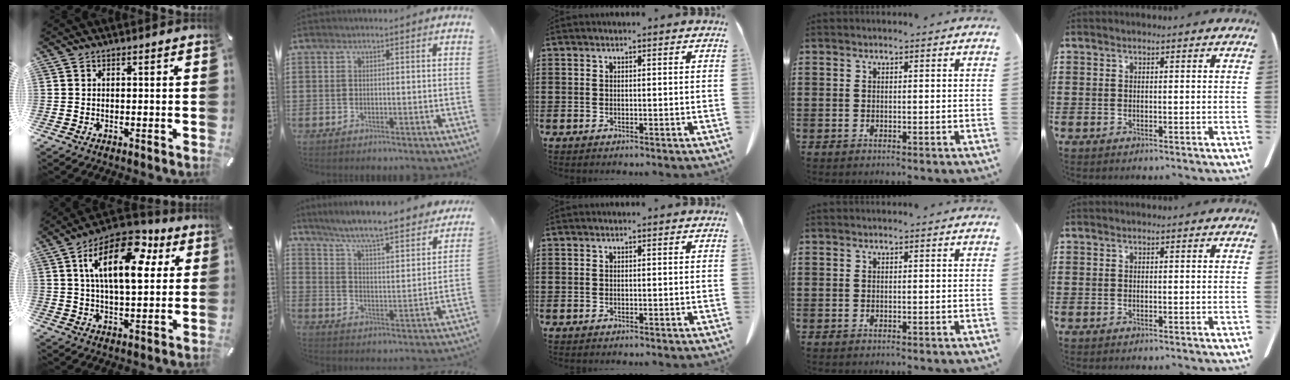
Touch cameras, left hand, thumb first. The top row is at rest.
{"thumb": {"total": 18.6, "force": [7.2, 9.1, 14.5], "torque": [-0.241, -0.018, 0.112]}, "index": {"total": 6.5, "force": [5.9, -0.4, 2.7], "torque": [-0.078, -0.048, 0.094]}}